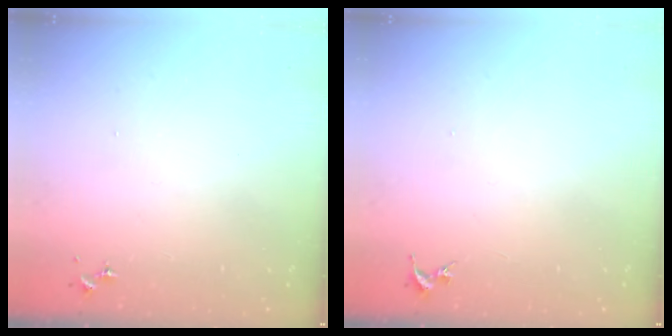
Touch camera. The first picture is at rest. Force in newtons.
{"total": 0.0}